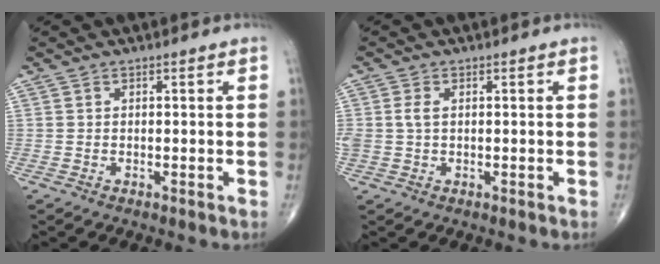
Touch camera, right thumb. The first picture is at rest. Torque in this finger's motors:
{"motor_torque": [0.19, 0.07, 0.49, 0.06, 0.11]}